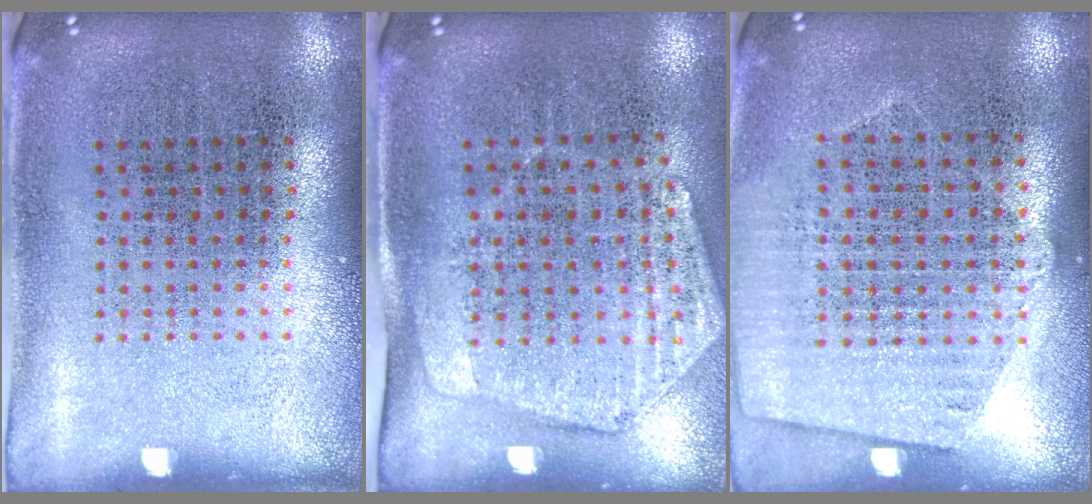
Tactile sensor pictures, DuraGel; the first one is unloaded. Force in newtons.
{"total": 1.9, "press": 1.6, "slide": 1.1}
{"total": 1.3, "press": 1.2, "slide": 0.5}